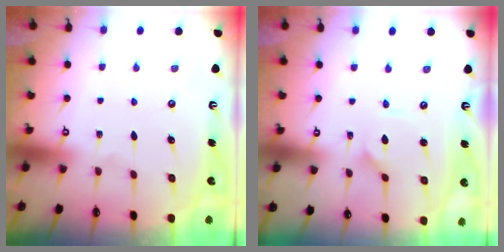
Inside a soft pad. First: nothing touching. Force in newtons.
{"total": 1.0, "press": 1.0, "slide": 0.2}